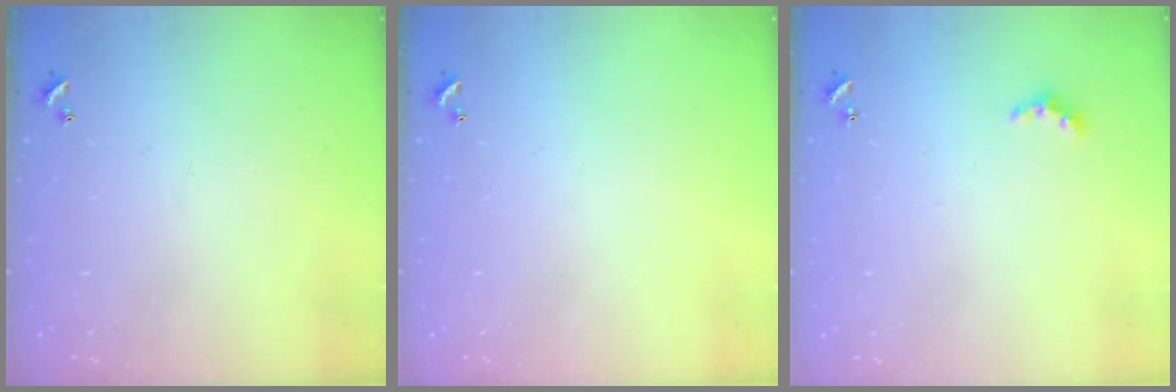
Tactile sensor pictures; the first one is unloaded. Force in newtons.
{"total": 0.0}
{"total": 2.4, "press": 2.3, "slide": 0.5}